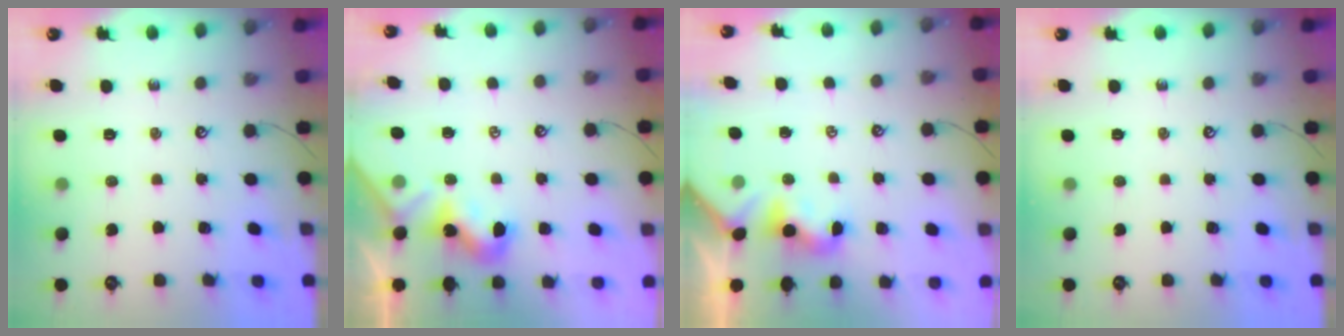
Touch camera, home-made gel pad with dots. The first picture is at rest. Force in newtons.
{"total": 2.0, "press": 1.9, "slide": 0.5}
{"total": 1.9, "press": 1.8, "slide": 0.6}
{"total": 0.0}